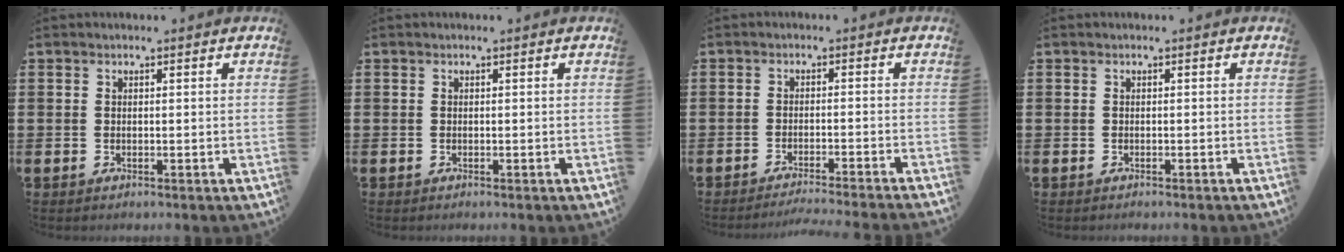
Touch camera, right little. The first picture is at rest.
{"total": 0.0}
{"total": 1.9, "force": [-1.8, -0.4, 0.3], "torque": [-0.004, 0.003, -0.037]}
{"total": 0.0}